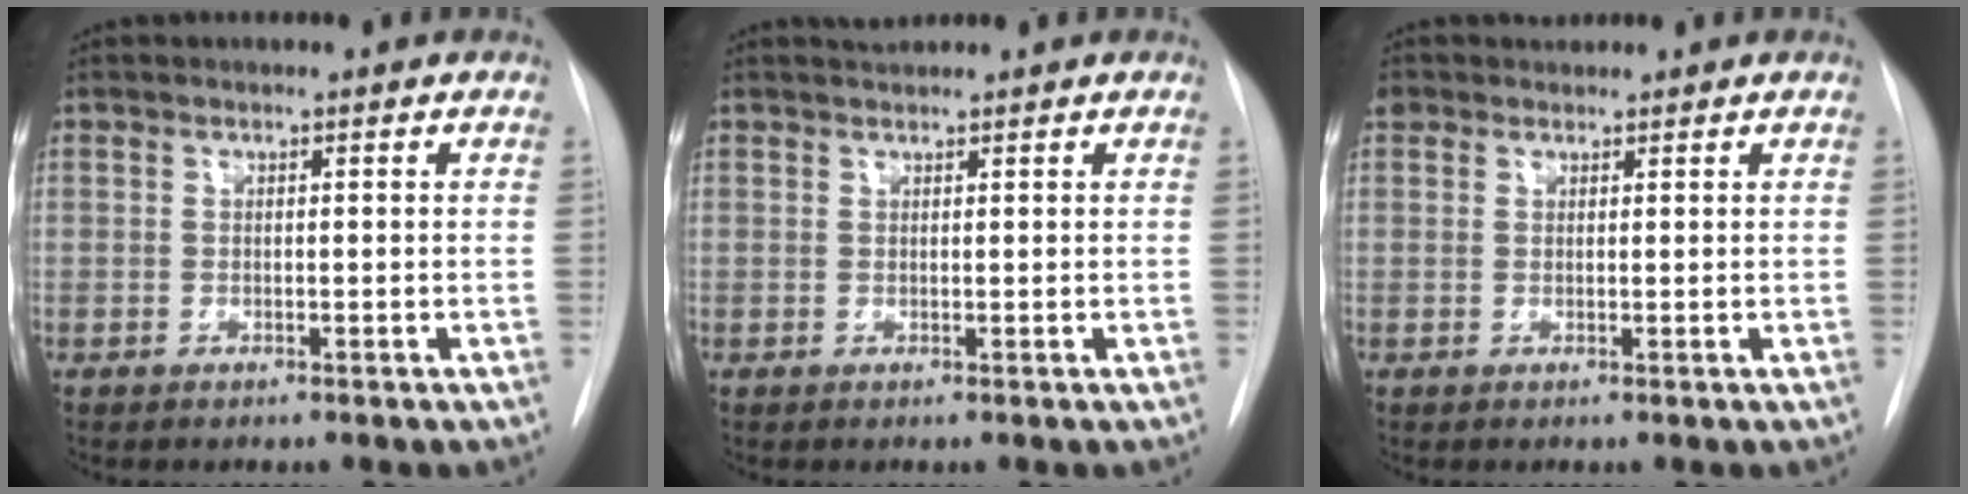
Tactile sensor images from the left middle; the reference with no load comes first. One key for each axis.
{"total": 1.1, "fx": 1.1, "fy": 0.0, "fz": 0.1, "tx": -0.010, "ty": 0.006, "tz": 0.023}
{"total": 2.0, "fx": 1.5, "fy": 1.3, "fz": 0.0, "tx": -0.001, "ty": 0.019, "tz": 0.026}